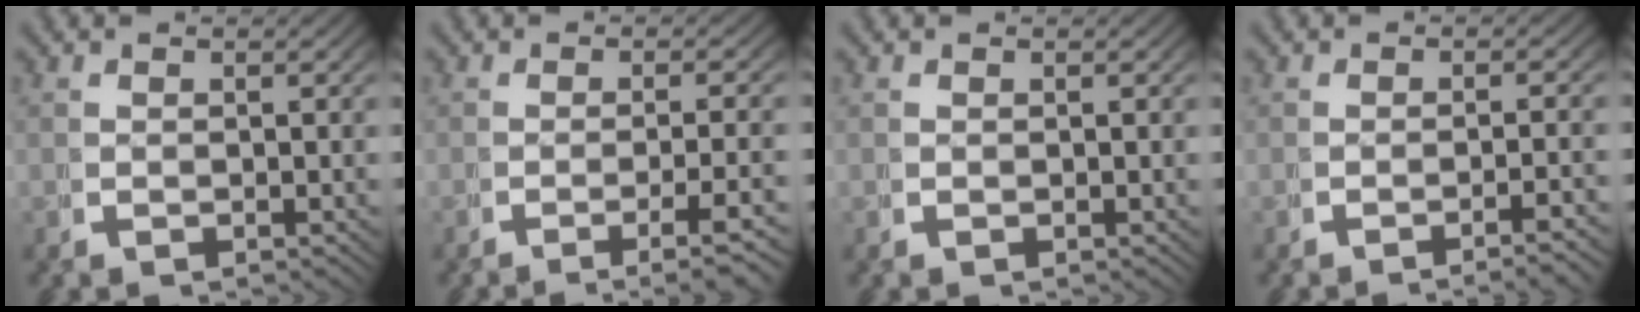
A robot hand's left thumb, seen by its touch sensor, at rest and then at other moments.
{"total": 4.1, "force": [-2.5, 0.7, 3.2], "torque": [-0.050, -0.003, -0.037]}
{"total": 0.0}
{"total": 3.0, "force": [-2.5, 0.0, 1.7], "torque": [-0.020, 0.006, -0.042]}